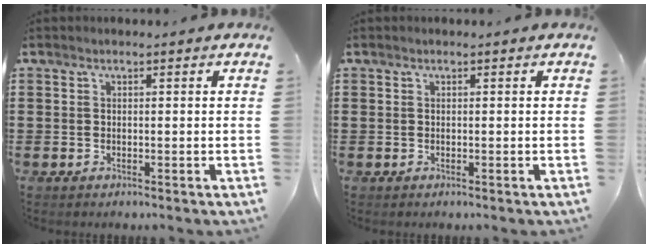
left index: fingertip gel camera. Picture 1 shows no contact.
{"total": 0.0}